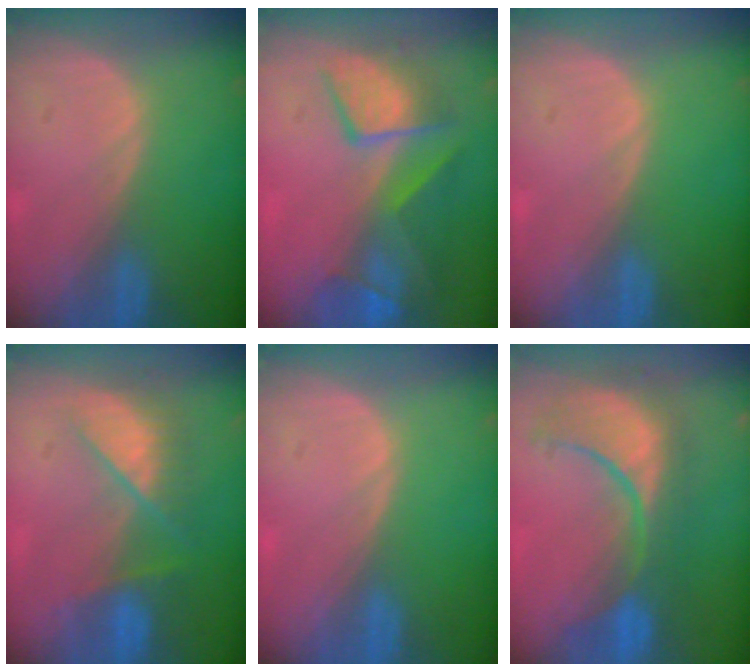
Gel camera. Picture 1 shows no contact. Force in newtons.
{"total": 9.8, "press": 8.5, "slide": 4.8}
{"total": 0.0}
{"total": 7.2, "press": 6.9, "slide": 2.0}
{"total": 0.0}
{"total": 10.7, "press": 10.1, "slide": 3.7}